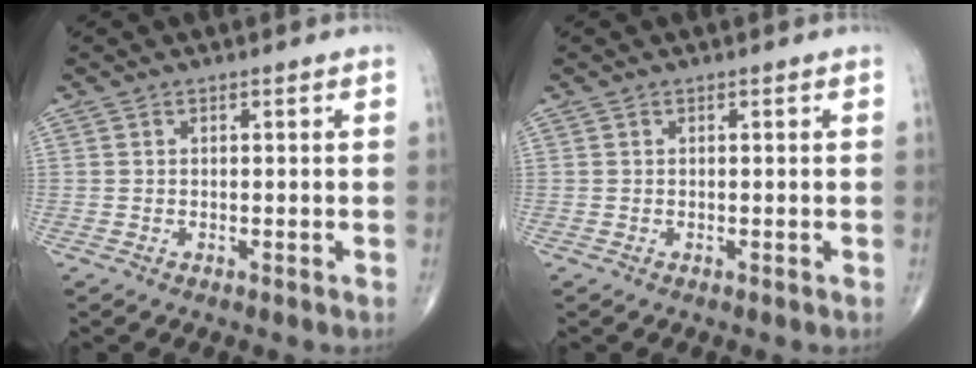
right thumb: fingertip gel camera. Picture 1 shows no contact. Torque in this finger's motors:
{"motor_torque": [-0.11, -0.05, 0.16, -0.02, -0.02]}